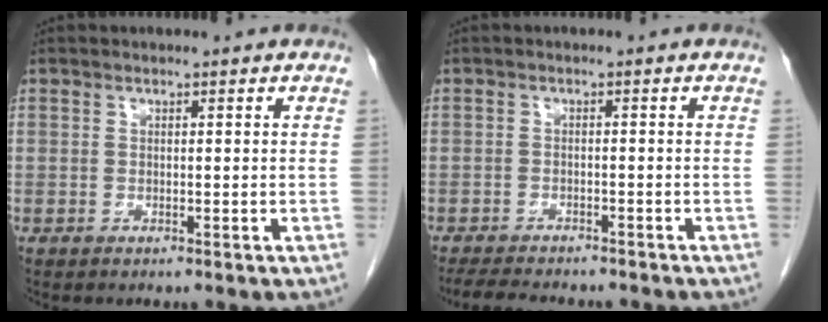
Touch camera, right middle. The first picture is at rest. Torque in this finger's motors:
{"motor_torque": [0.07, -0.03, 0.01, 0.01]}